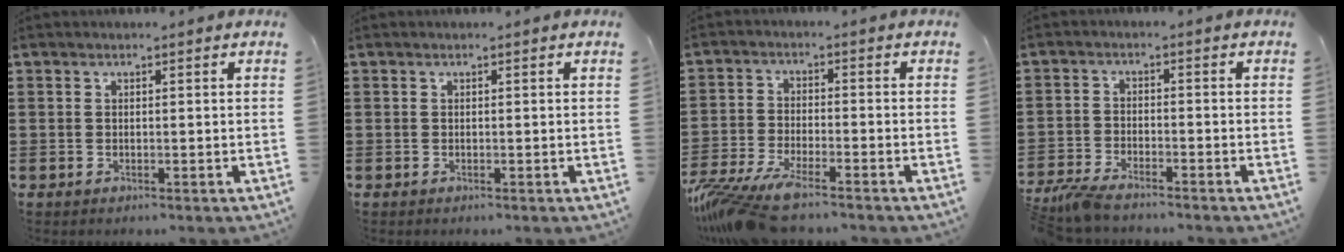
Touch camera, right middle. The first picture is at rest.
{"total": 0.0}
{"total": 7.8, "force": [-6.6, 1.1, 4.1], "torque": [-0.106, -0.011, -0.131]}
{"total": 4.0, "force": [-3.6, 0.6, 1.5], "torque": [-0.047, -0.006, -0.077]}